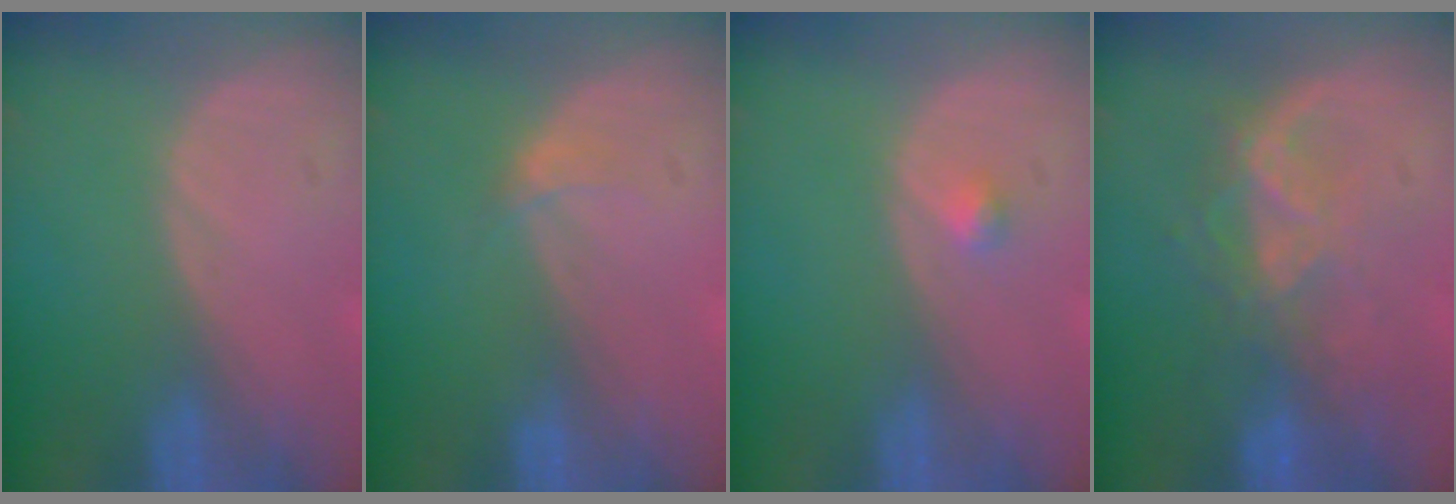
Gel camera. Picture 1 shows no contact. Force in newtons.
{"total": 1.2, "press": 1.2, "slide": 0.1}
{"total": 1.0, "press": 1.0, "slide": 0.1}
{"total": 6.5, "press": 5.9, "slide": 2.7}